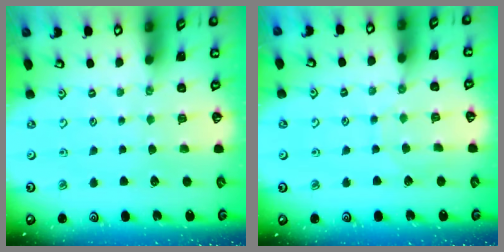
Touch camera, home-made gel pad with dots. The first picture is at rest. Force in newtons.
{"total": 4.1, "press": 4.1, "slide": 0.4}